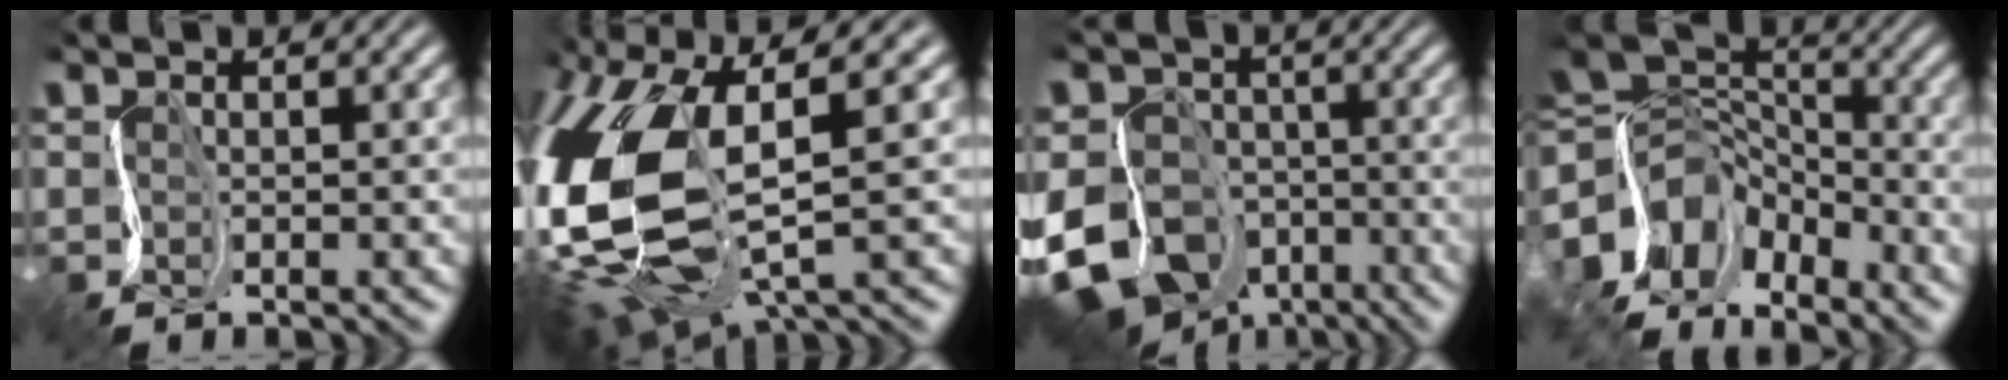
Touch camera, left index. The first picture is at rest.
{"total": 13.6, "force": [-1.1, 7.1, 11.6], "torque": [-0.284, -0.019, -0.012]}
{"total": 12.6, "force": [-6.5, 8.9, 6.0], "torque": [-0.131, -0.032, -0.118]}
{"total": 10.4, "force": [-5.9, 6.6, 5.4], "torque": [-0.119, 0.006, -0.124]}